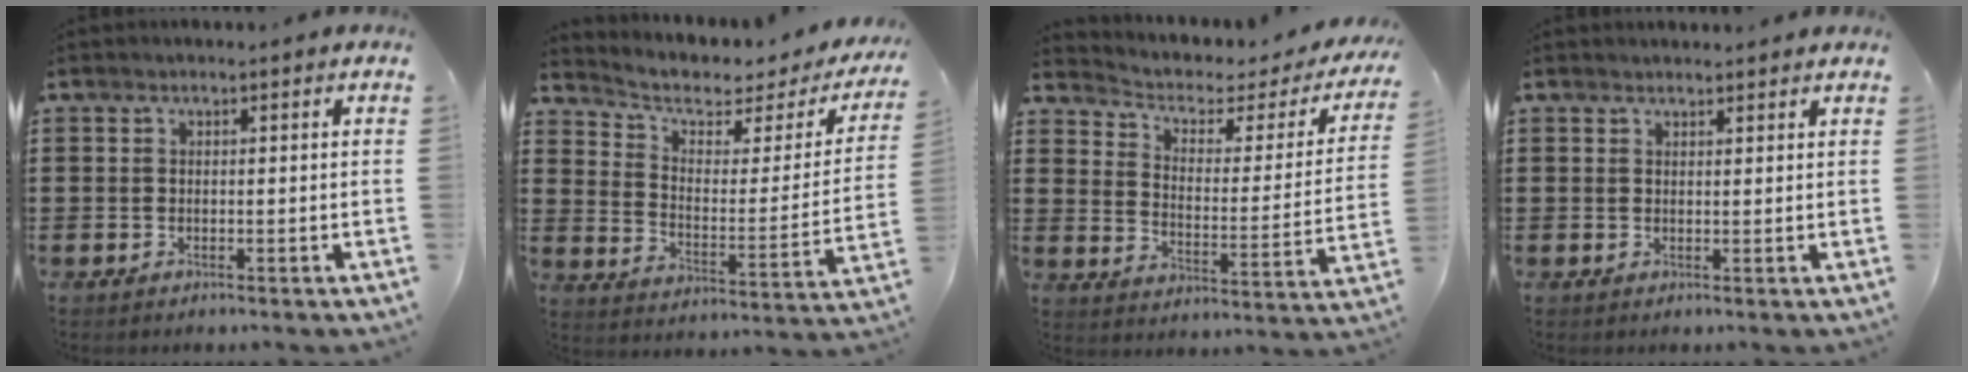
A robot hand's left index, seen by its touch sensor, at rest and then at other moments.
{"total": 4.2, "force": [2.7, 1.9, 2.6], "torque": [-0.067, -0.015, 0.040]}
{"total": 2.8, "force": [1.7, 1.5, 1.7], "torque": [-0.048, -0.014, 0.019]}
{"total": 1.3, "force": [1.3, 0.2, 0.1], "torque": [-0.004, 0.001, 0.025]}